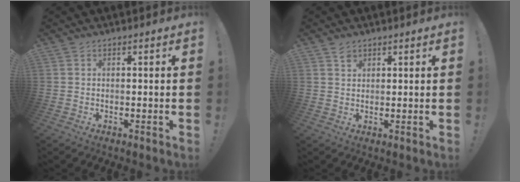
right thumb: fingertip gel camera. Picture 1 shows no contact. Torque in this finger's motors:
{"motor_torque": [-0.51, 0.39, 0.33, 0.14, 0.07]}